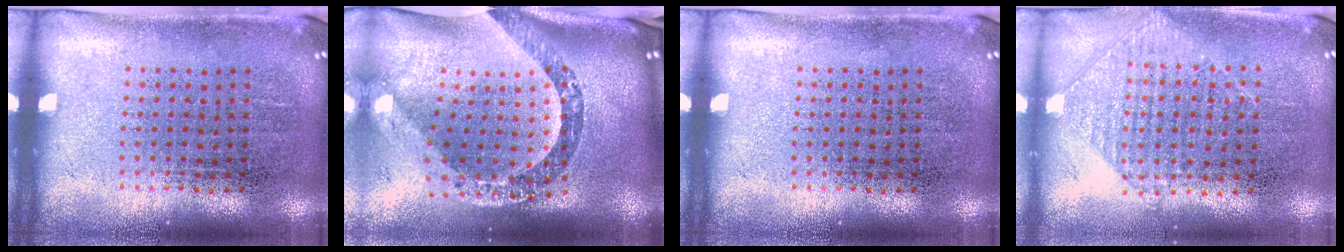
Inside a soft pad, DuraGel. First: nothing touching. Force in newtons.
{"total": 3.7, "press": 2.6, "slide": 2.6}
{"total": 0.0}
{"total": 0.9, "press": 0.9, "slide": 0.3}